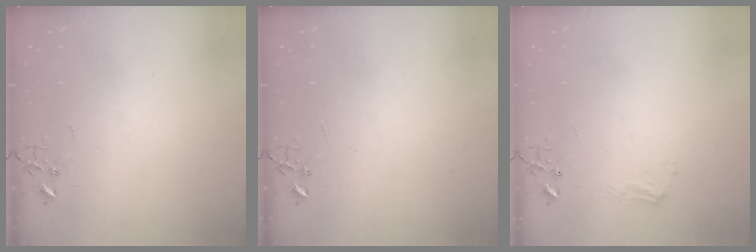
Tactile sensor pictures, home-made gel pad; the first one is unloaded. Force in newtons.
{"total": 0.0}
{"total": 7.2, "press": 7.2, "slide": 0.8}